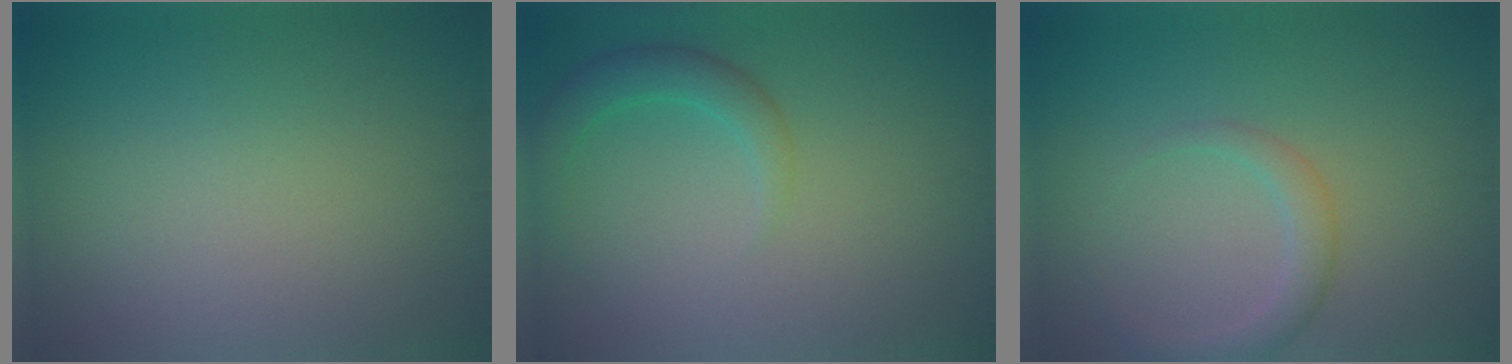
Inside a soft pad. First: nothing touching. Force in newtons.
{"total": 2.7, "press": 2.7, "slide": 0.2}
{"total": 2.4, "press": 2.4, "slide": 0.2}